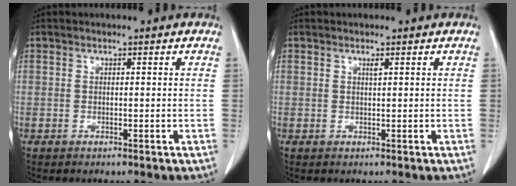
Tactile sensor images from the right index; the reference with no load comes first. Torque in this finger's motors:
{"motor_torque": [0.04, -0.02, -0.01, 0.00]}